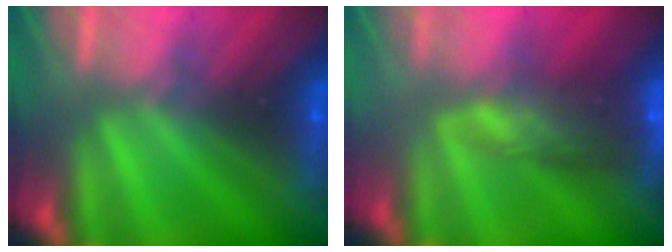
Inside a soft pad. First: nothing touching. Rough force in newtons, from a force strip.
{"total": 9.6}